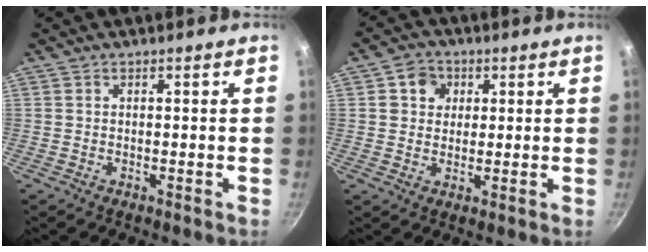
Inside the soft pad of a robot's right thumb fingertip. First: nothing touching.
{"total": 5.5, "force": [1.8, 4.9, 2.0], "torque": [-0.002, 0.002, 0.022]}